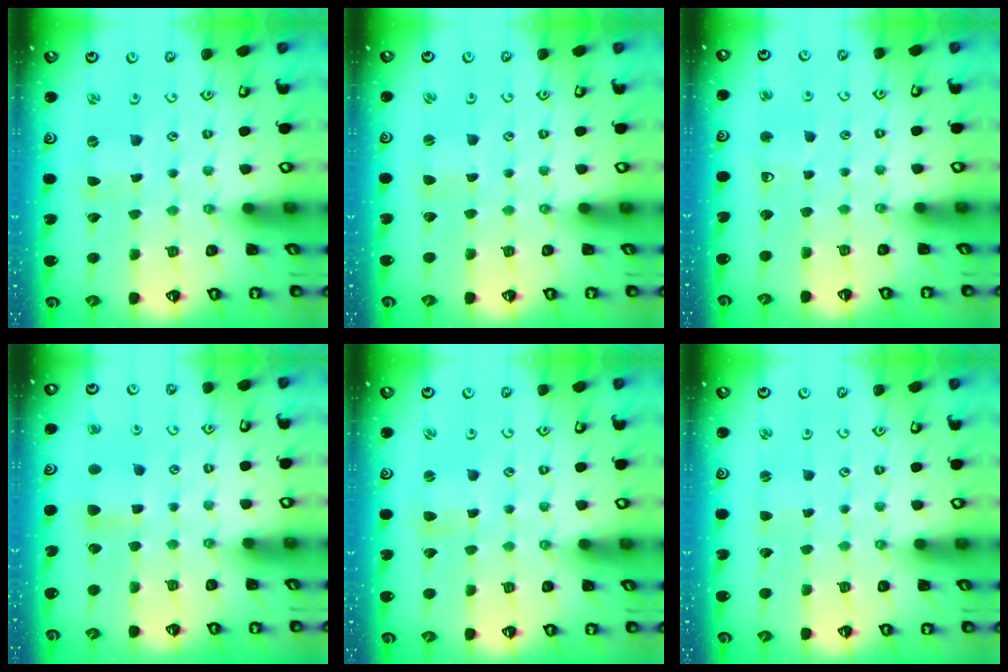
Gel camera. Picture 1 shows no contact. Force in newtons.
{"total": 0.8, "press": 0.8, "slide": 0.0}
{"total": 4.9, "press": 4.8, "slide": 0.9}
{"total": 5.3, "press": 5.3, "slide": 0.8}
{"total": 2.0, "press": 2.0, "slide": 0.4}
{"total": 0.8, "press": 0.8, "slide": 0.1}